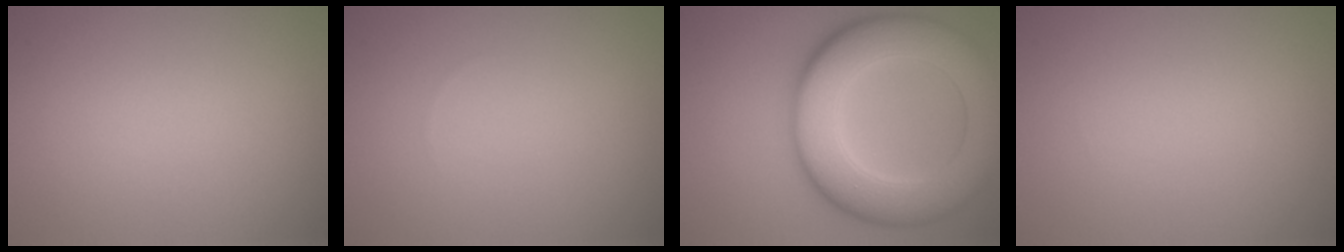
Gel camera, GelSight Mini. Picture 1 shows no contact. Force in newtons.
{"total": 0.0}
{"total": 11.3, "press": 11.3, "slide": 0.2}
{"total": 0.0}